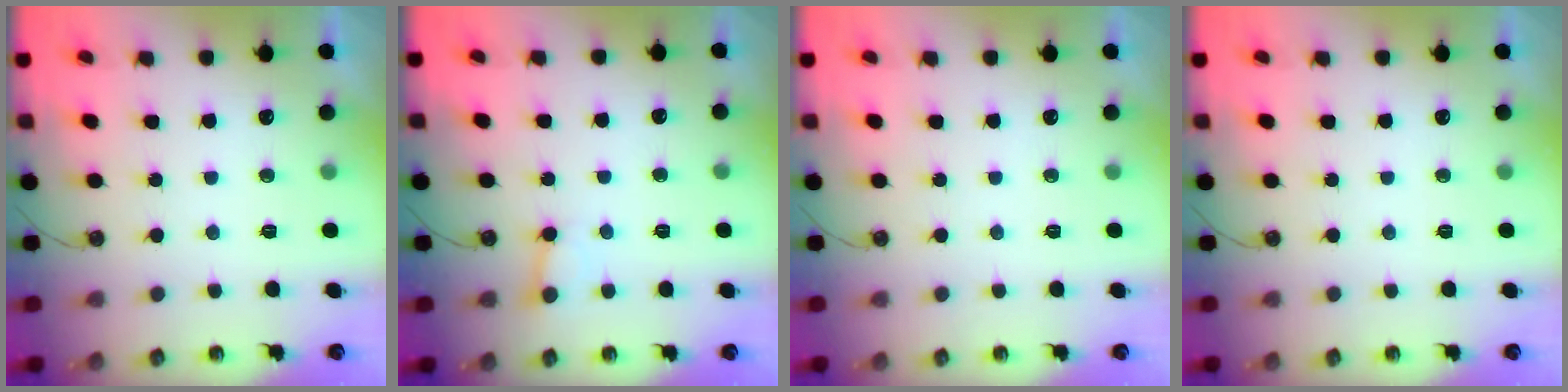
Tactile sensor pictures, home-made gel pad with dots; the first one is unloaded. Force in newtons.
{"total": 5.5, "press": 5.4, "slide": 0.5}
{"total": 0.0}
{"total": 0.0}